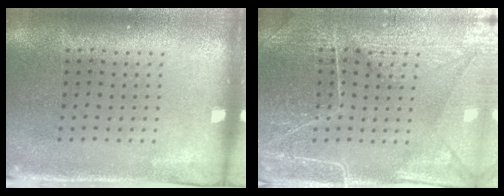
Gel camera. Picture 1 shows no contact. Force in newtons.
{"total": 4.1, "press": 4.1, "slide": 0.7}